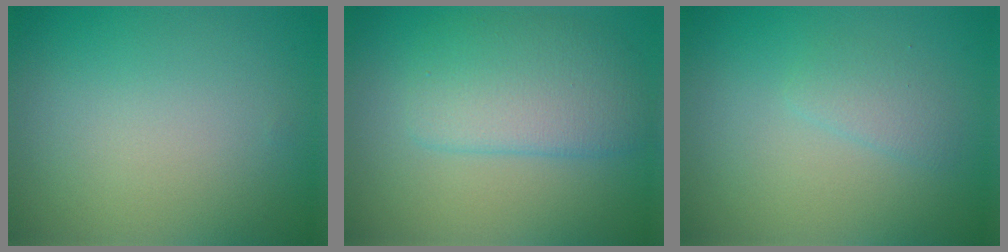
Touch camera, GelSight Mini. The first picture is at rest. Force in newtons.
{"total": 4.8, "press": 4.8, "slide": 0.1}
{"total": 1.4, "press": 1.4, "slide": 0.1}